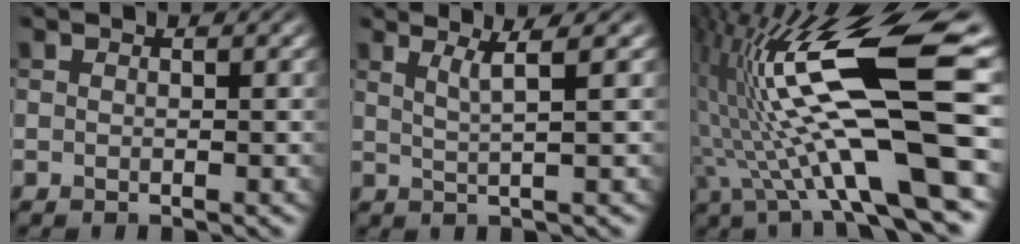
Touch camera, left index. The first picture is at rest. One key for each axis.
{"total": 2.5, "fx": 1.3, "fy": 0.4, "fz": 2.1, "tx": -0.031, "ty": 0.003, "tz": 0.020}
{"total": 16.0, "fx": 1.6, "fy": 3.3, "fz": 15.6, "tx": -0.275, "ty": 0.013, "tz": 0.032}